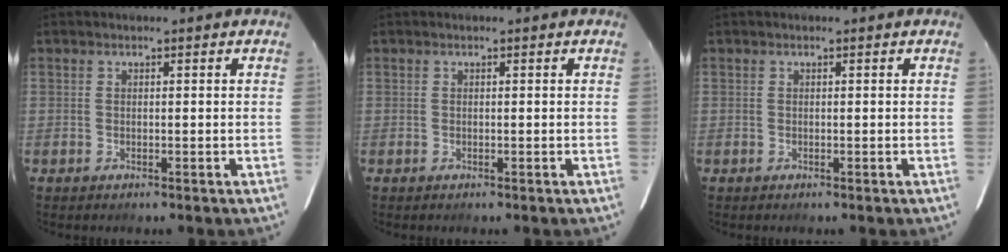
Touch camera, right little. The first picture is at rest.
{"total": 0.0}
{"total": 0.0}